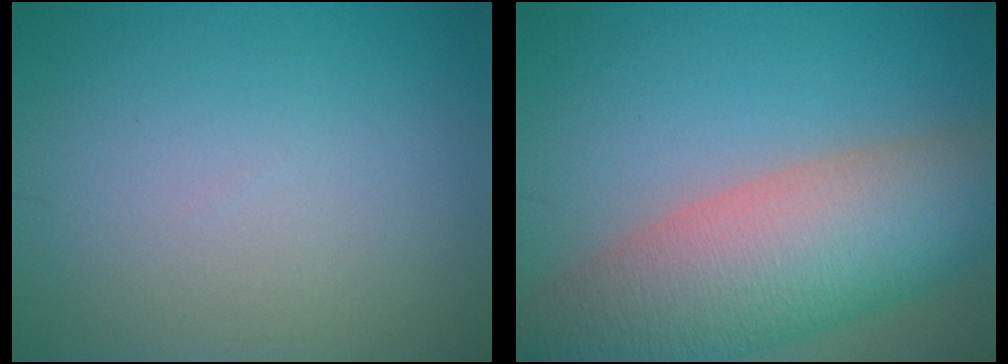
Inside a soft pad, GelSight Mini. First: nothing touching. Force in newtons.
{"total": 11.5, "press": 11.5, "slide": 0.7}